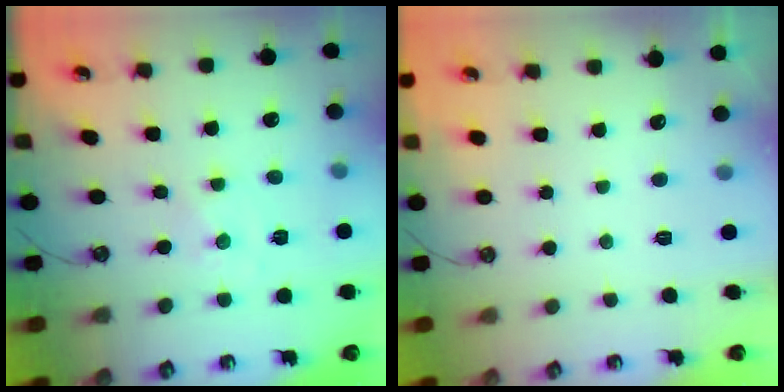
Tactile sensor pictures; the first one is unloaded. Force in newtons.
{"total": 0.0}